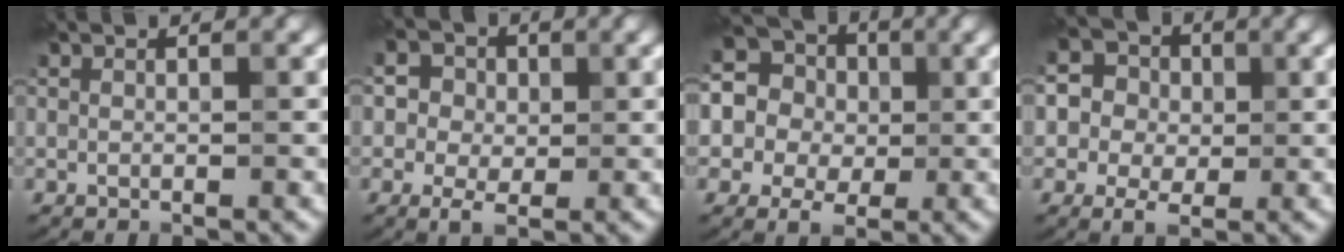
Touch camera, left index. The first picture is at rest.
{"total": 4.0, "force": [0.1, 3.2, 2.4], "torque": [-0.031, 0.004, -0.013]}
{"total": 12.2, "force": [2.3, 11.0, 4.9], "torque": [-0.129, 0.048, 0.009]}
{"total": 5.3, "force": [-0.2, 4.6, 2.6], "torque": [-0.032, 0.010, -0.027]}